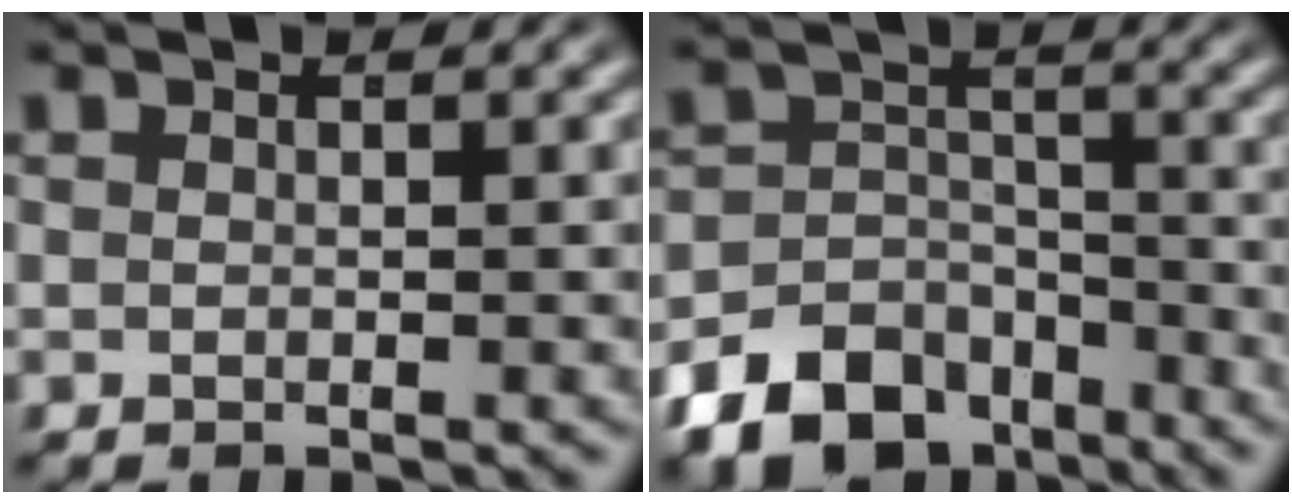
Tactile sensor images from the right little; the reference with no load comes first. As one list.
[{"total": 9.6, "force": [-6.6, 6.0, 3.5], "torque": [-0.053, -0.029, -0.103]}]